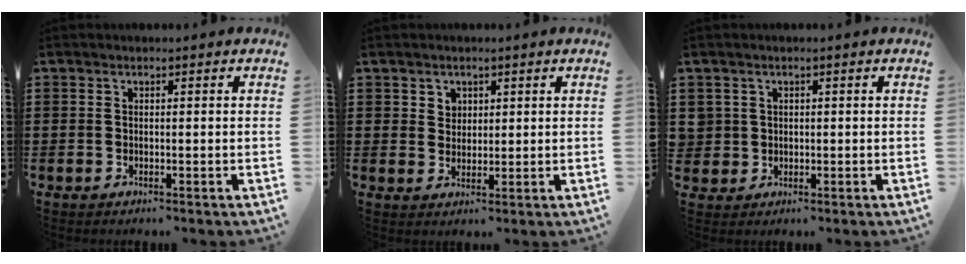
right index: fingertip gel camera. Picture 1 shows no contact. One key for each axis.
{"total": 2.4, "fx": 1.4, "fy": 1.9, "fz": 0.3, "tx": -0.005, "ty": 0.006, "tz": 0.024}
{"total": 1.9, "fx": 0.4, "fy": 1.8, "fz": 0.0, "tx": -0.010, "ty": 0.009, "tz": 0.004}